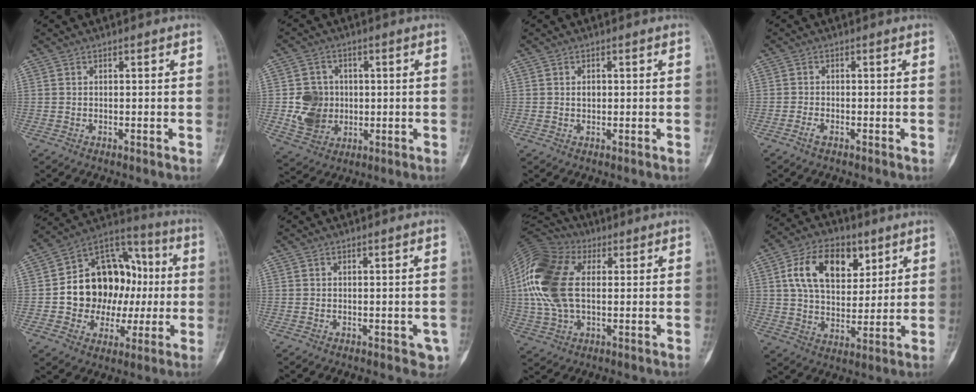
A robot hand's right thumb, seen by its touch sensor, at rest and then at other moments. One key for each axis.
{"total": 9.0, "fx": -0.3, "fy": 7.9, "fz": 4.2, "tx": -0.044, "ty": 0.002, "tz": 0.004}
{"total": 3.5, "fx": 0.3, "fy": 2.8, "fz": 2.1, "tx": -0.011, "ty": 0.003, "tz": 0.003}
{"total": 1.4, "fx": -0.9, "fy": 0.6, "fz": 0.9, "tx": -0.019, "ty": 0.000, "tz": -0.023}
{"total": 20.3, "fx": 0.1, "fy": 15.5, "fz": 13.2, "tx": -0.145, "ty": 0.039, "tz": 0.009}
{"total": 2.2, "fx": -0.4, "fy": 1.5, "fz": 1.6, "tx": 0.001, "ty": 0.001, "tz": -0.002}
{"total": 18.6, "fx": 2.8, "fy": 11.2, "fz": 14.5, "tx": -0.320, "ty": 0.013, "tz": 0.047}
{"total": 15.1, "fx": 5.7, "fy": 9.5, "fz": 10.3, "tx": -0.142, "ty": -0.013, "tz": 0.104}